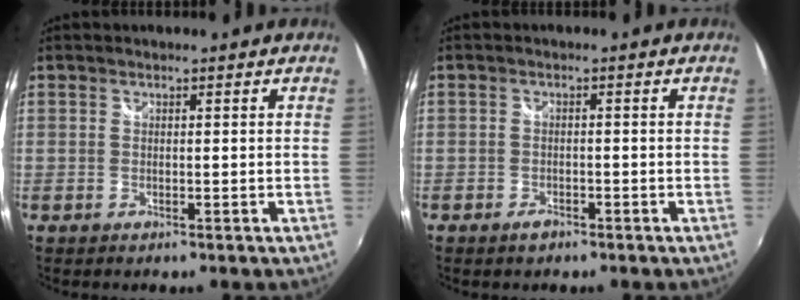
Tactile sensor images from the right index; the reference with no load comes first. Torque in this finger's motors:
{"motor_torque": [0.08, -0.03, -0.01, -0.02]}